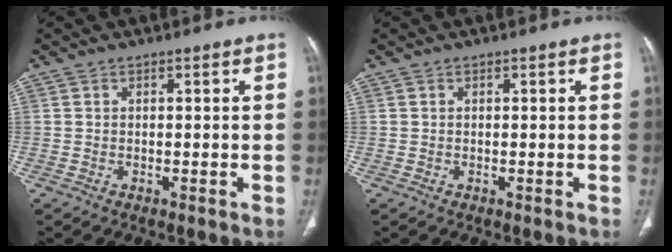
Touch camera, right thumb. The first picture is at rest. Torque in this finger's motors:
{"motor_torque": [-0.26, 0.26, -0.03, 0.03, 0.01]}